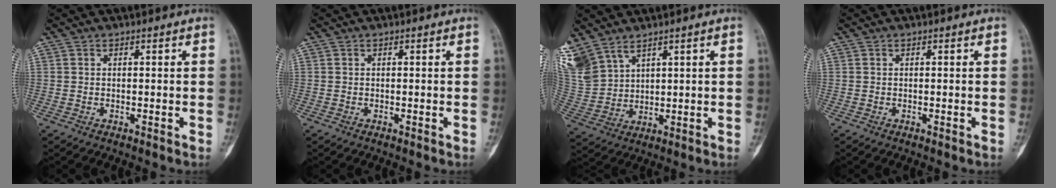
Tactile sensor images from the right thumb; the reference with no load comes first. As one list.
[{"total": 0.0}, {"total": 11.7, "force": [8.0, 6.4, 5.7], "torque": [-0.139, -0.017, 0.183]}, {"total": 0.0}]